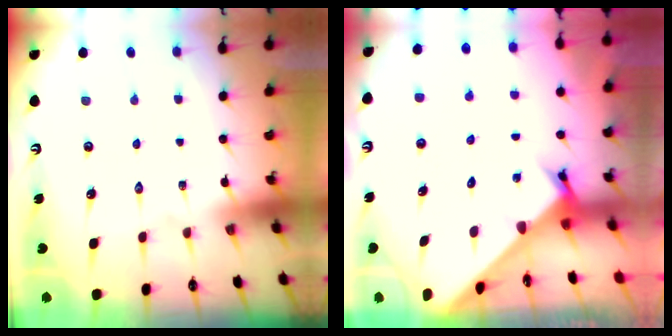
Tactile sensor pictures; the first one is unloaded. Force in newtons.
{"total": 2.4, "press": 2.4, "slide": 0.2}